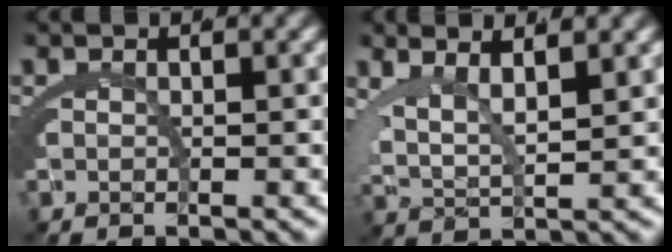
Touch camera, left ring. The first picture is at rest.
{"total": 5.9, "force": [2.2, 3.4, 4.3], "torque": [-0.082, -0.007, 0.039]}